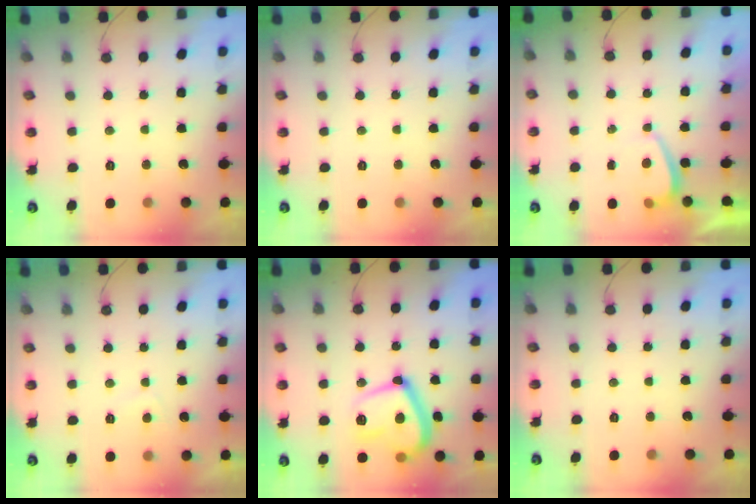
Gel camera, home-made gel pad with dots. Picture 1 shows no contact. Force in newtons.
{"total": 0.0}
{"total": 0.6, "press": 0.3, "slide": 0.5}
{"total": 2.8, "press": 2.7, "slide": 0.6}
{"total": 16.8, "press": 16.7, "slide": 1.7}
{"total": 0.0}